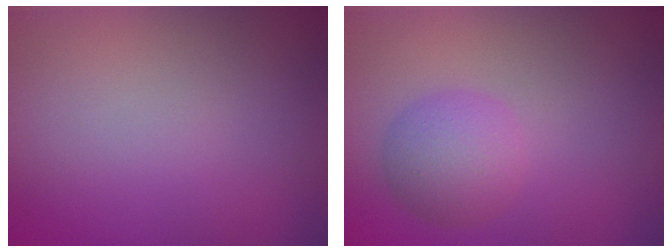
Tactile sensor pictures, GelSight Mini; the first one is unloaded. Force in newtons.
{"total": 3.4, "press": 3.4, "slide": 0.2}